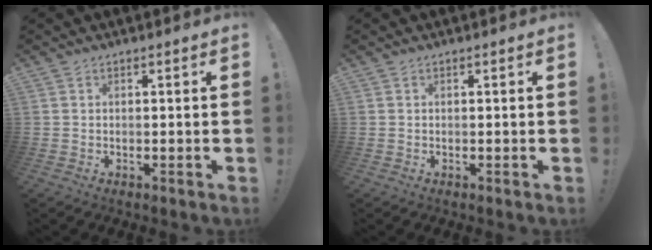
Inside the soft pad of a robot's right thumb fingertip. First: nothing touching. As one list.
[{"total": 0.0}]